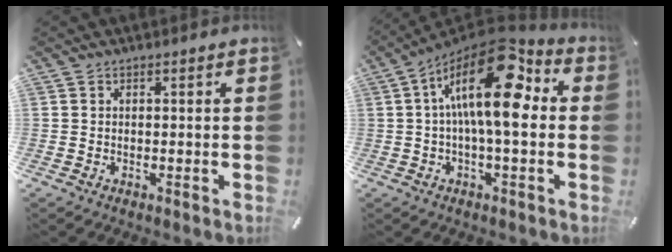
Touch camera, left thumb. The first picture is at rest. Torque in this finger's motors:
{"motor_torque": [0.68, 1.20, 2.44, -0.33, 0.65]}